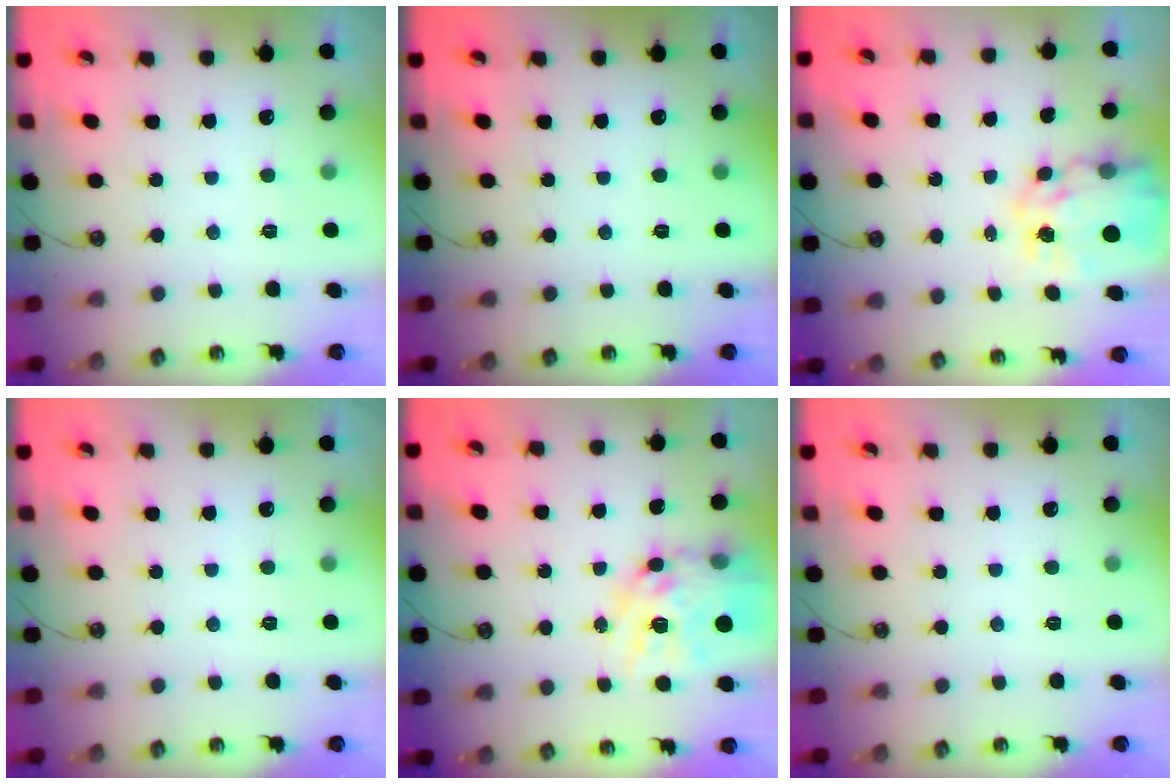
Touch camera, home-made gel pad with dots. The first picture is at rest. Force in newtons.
{"total": 0.0}
{"total": 11.9, "press": 11.8, "slide": 1.2}
{"total": 0.0}
{"total": 16.9, "press": 16.9, "slide": 1.7}
{"total": 0.0}